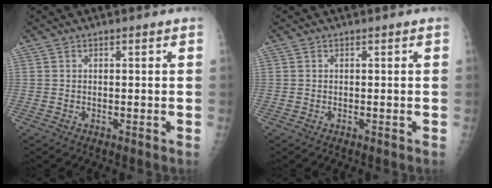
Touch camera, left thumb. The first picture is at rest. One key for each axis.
{"total": 0.0}